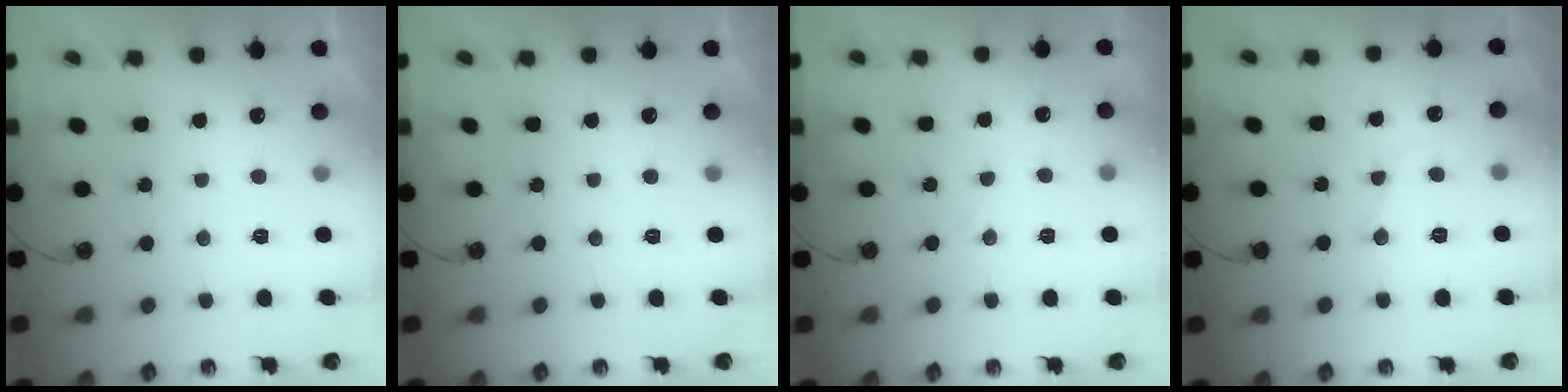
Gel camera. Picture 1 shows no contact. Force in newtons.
{"total": 0.0}
{"total": 4.1, "press": 4.1, "slide": 0.6}
{"total": 8.1, "press": 8.1, "slide": 0.7}